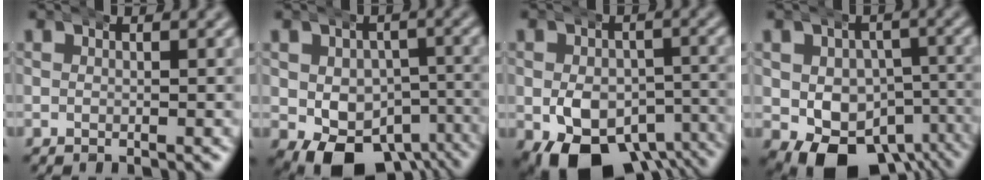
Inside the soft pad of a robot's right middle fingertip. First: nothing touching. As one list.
[{"total": 9.9, "force": [-6.1, 6.2, 4.7], "torque": [-0.073, -0.049, -0.079]}, {"total": 11.1, "force": [-6.7, 6.5, 6.0], "torque": [-0.093, -0.046, -0.092]}, {"total": 10.4, "force": [-5.6, 7.1, 5.3], "torque": [-0.090, -0.054, -0.072]}]